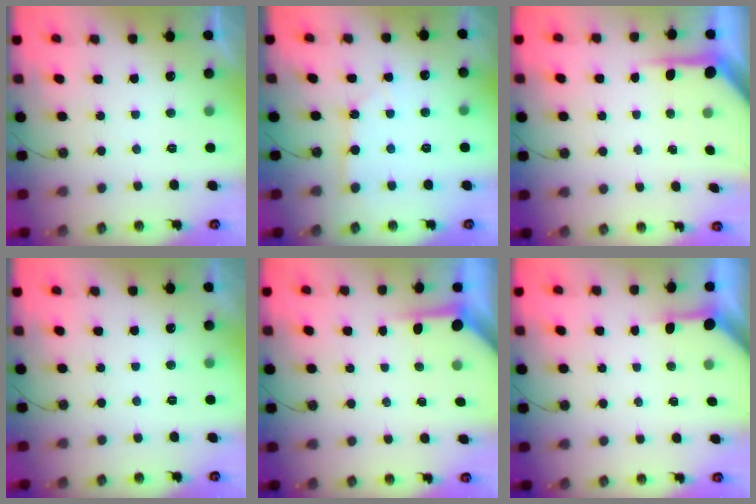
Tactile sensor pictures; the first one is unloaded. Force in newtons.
{"total": 2.4, "press": 2.3, "slide": 0.3}
{"total": 6.1, "press": 6.1, "slide": 0.4}
{"total": 0.0}
{"total": 3.8, "press": 3.7, "slide": 0.4}
{"total": 3.2, "press": 3.2, "slide": 0.3}